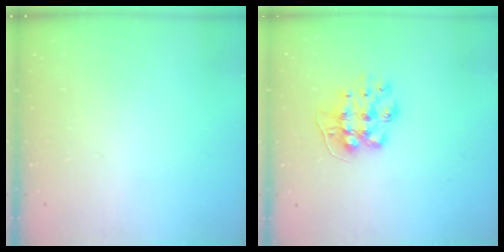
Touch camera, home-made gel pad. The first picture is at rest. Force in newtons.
{"total": 9.3, "press": 9.3, "slide": 0.3}